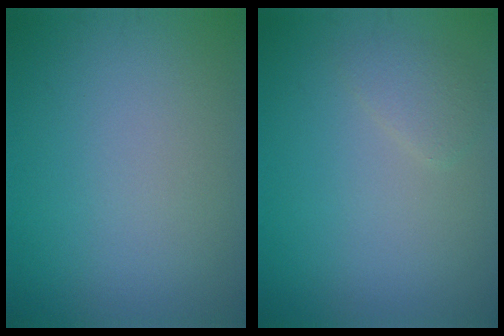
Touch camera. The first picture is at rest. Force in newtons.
{"total": 1.3, "press": 1.3, "slide": 0.1}